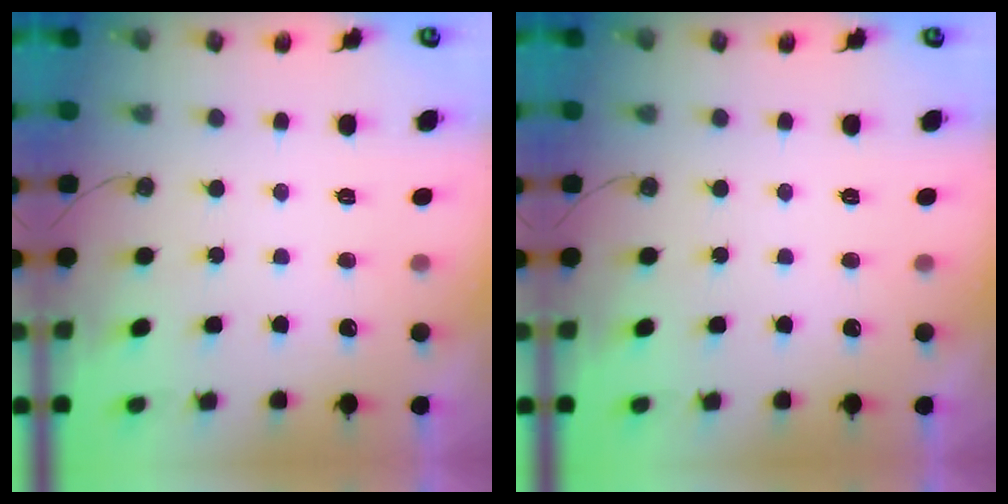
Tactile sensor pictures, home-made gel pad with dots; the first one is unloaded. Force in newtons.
{"total": 0.0}